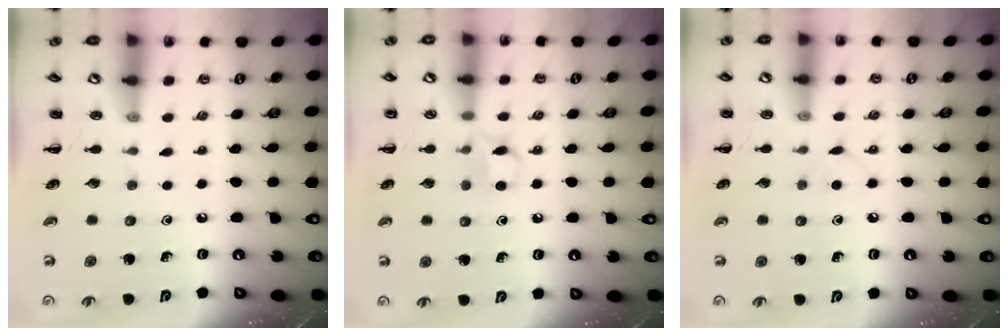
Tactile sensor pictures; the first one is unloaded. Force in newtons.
{"total": 4.8, "press": 4.7, "slide": 1.0}
{"total": 2.9, "press": 2.8, "slide": 1.0}